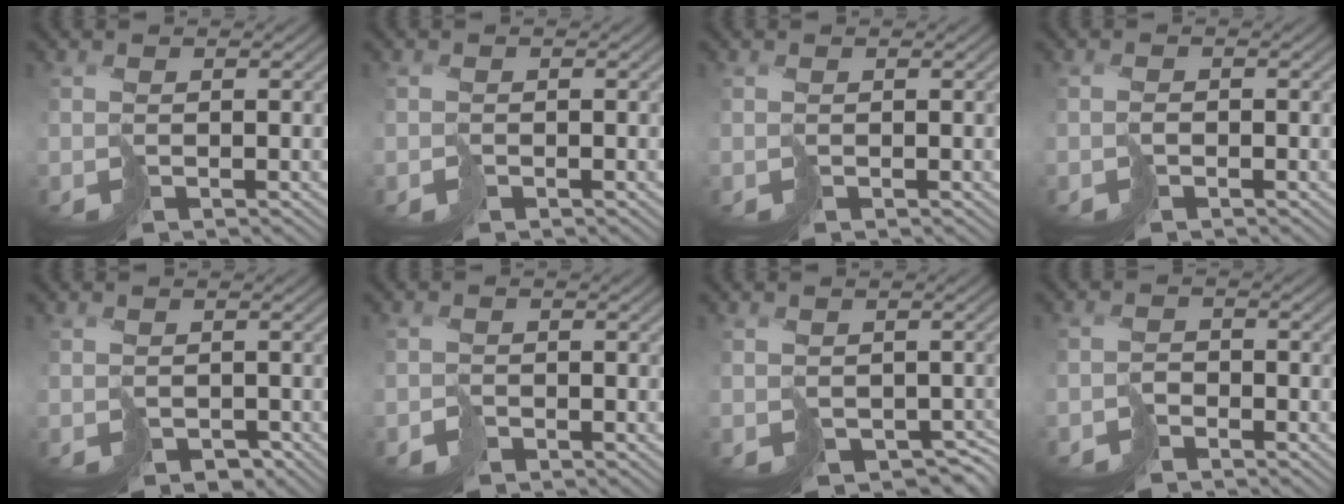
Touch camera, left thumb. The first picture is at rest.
{"total": 0.7, "force": [-0.5, 0.5, 0.2], "torque": [-0.003, 0.000, -0.011]}
{"total": 0.0}
{"total": 0.9, "force": [-0.5, 0.5, 0.5], "torque": [-0.009, 0.004, -0.013]}
{"total": 1.7, "force": [-1.0, 1.2, 0.8], "torque": [-0.017, -0.012, -0.017]}
{"total": 1.5, "force": [-1.1, 1.0, 0.4], "torque": [-0.006, 0.002, -0.023]}
{"total": 3.7, "force": [-1.8, 2.6, 1.9], "torque": [-0.034, -0.021, -0.025]}
{"total": 2.4, "force": [-1.9, 1.2, 0.7], "torque": [-0.013, 0.002, -0.047]}